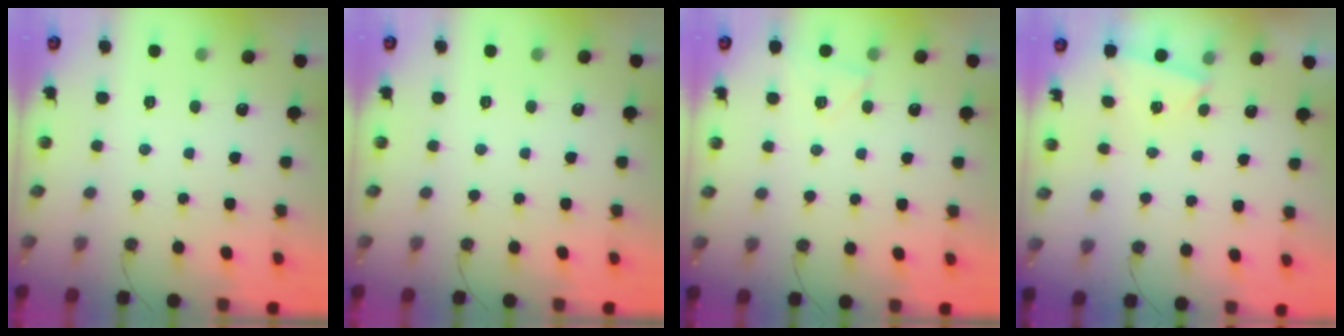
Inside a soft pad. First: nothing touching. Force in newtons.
{"total": 0.0}
{"total": 4.5, "press": 4.4, "slide": 0.4}
{"total": 1.2, "press": 1.1, "slide": 0.5}